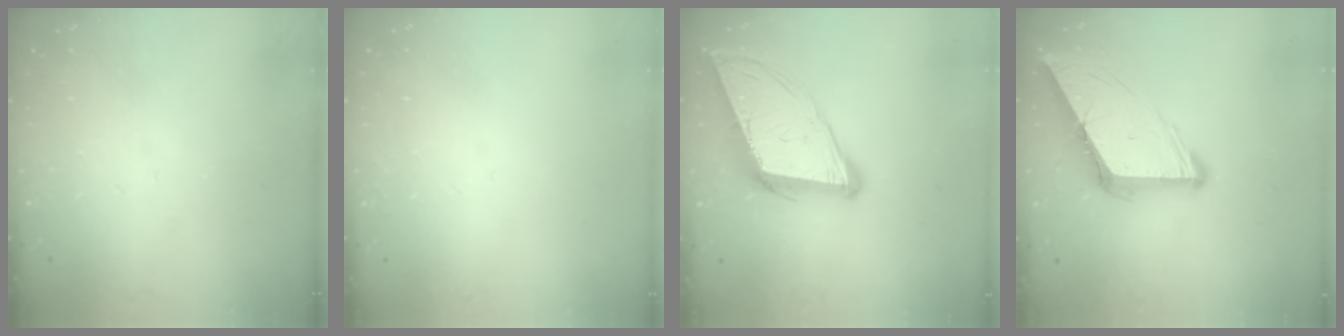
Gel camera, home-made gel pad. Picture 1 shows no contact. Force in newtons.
{"total": 1.6, "press": 1.5, "slide": 0.1}
{"total": 13.2, "press": 12.6, "slide": 4.0}
{"total": 10.6, "press": 10.5, "slide": 1.3}